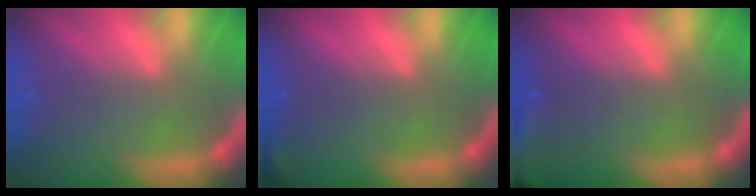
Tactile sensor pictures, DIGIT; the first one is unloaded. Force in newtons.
{"total": 0.9}
{"total": 8.0}